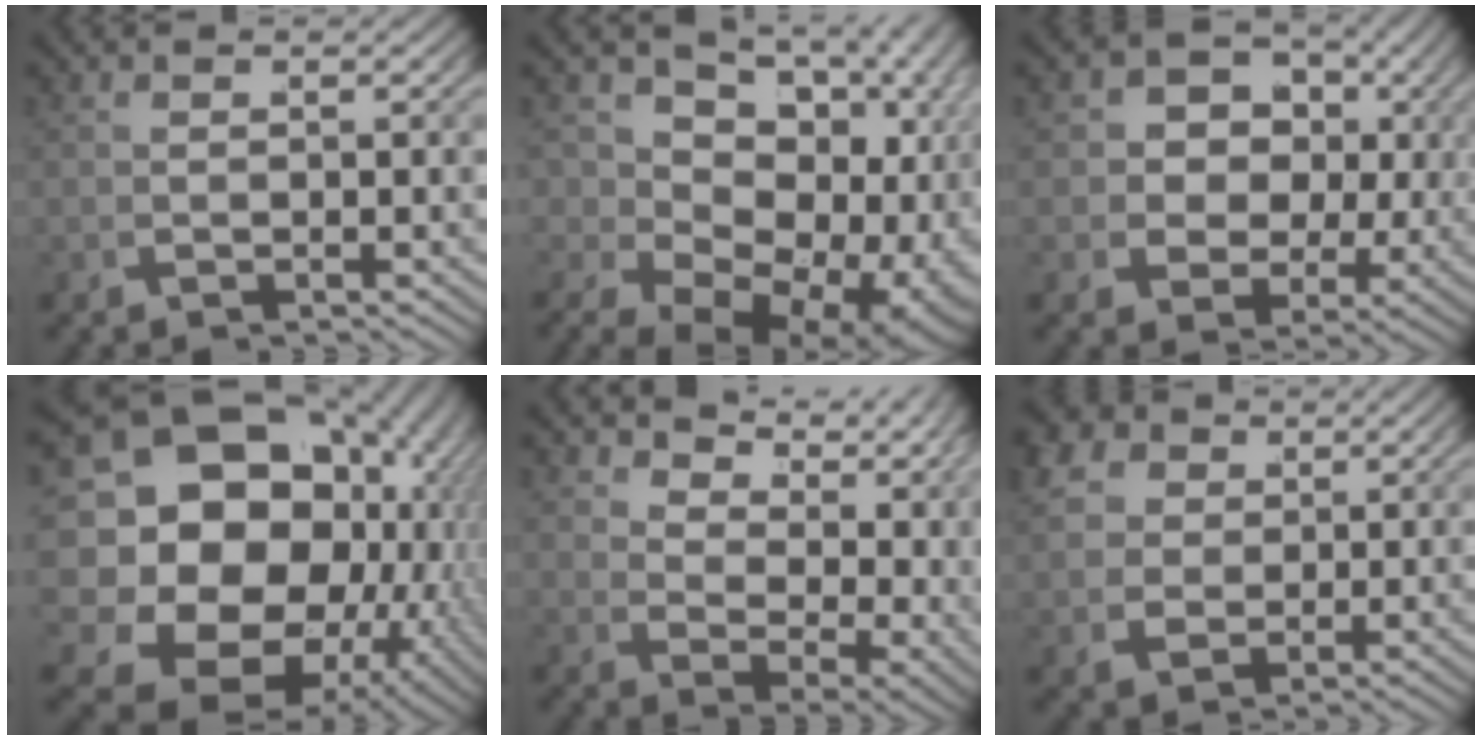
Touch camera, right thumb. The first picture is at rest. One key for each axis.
{"total": 17.9, "fx": 0.0, "fy": 12.4, "fz": 12.9, "tx": -0.205, "ty": -0.028, "tz": 0.008}
{"total": 12.4, "fx": 2.7, "fy": 9.8, "fz": 7.1, "tx": -0.124, "ty": -0.008, "tz": 0.037}
{"total": 26.9, "fx": -1.2, "fy": 19.9, "fz": 18.1, "tx": -0.338, "ty": -0.070, "tz": 0.002}
{"total": 8.7, "fx": 3.3, "fy": 4.2, "fz": 6.8, "tx": -0.101, "ty": -0.005, "tz": 0.068}
{"total": 7.4, "fx": 2.1, "fy": 6.0, "fz": 3.6, "tx": -0.089, "ty": -0.014, "tz": 0.043}